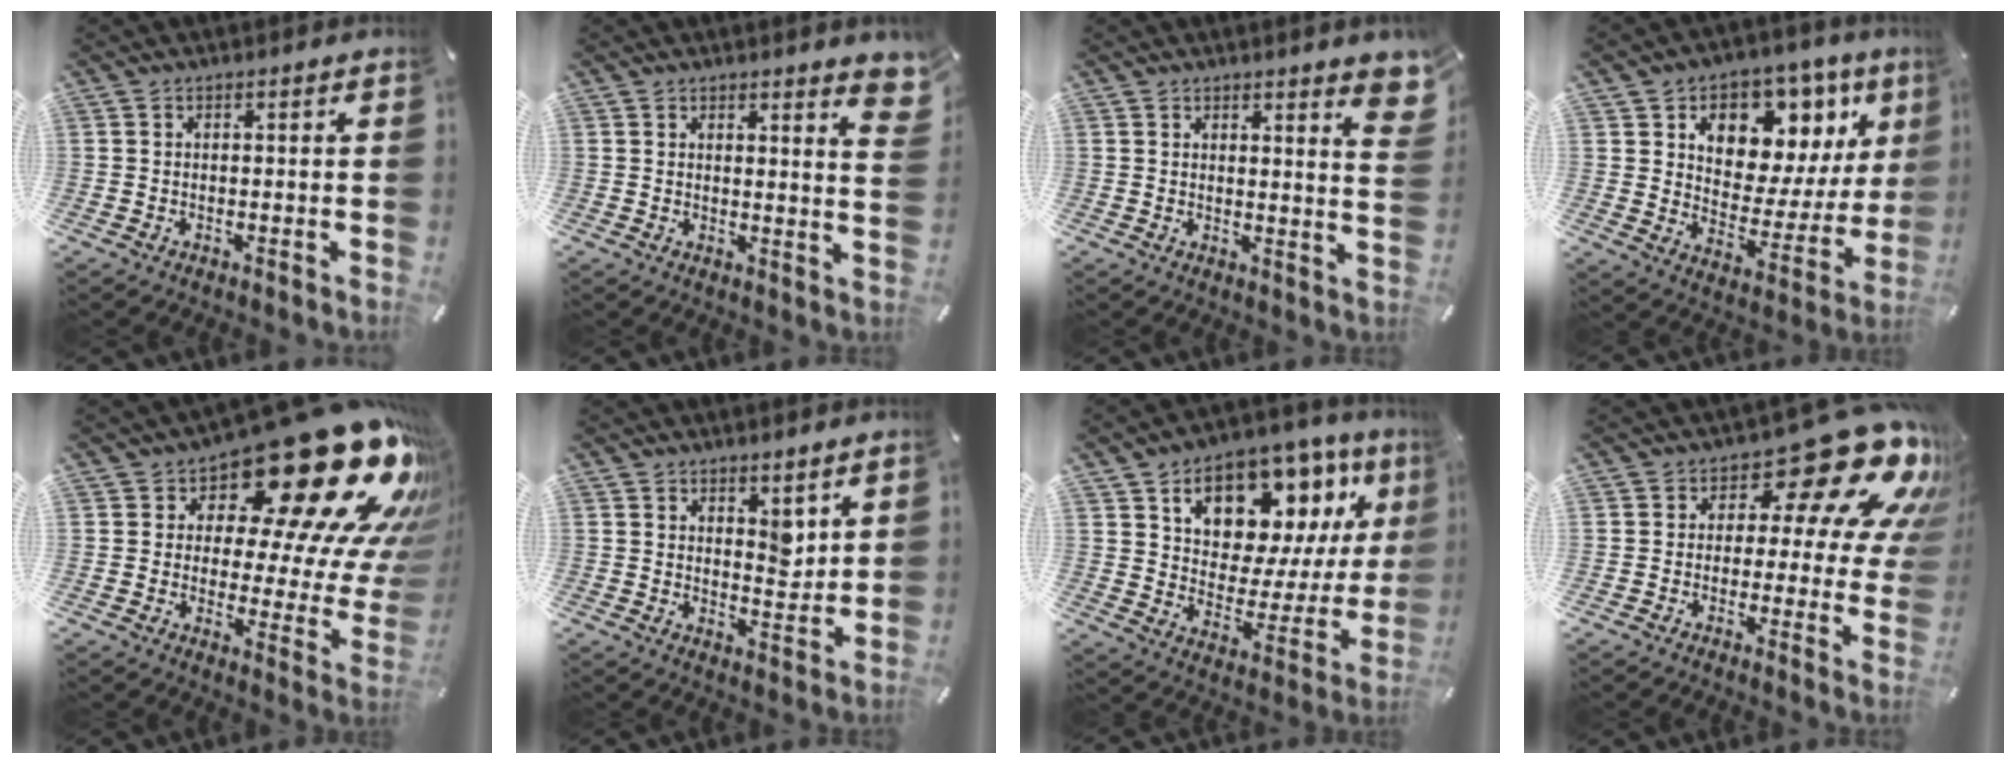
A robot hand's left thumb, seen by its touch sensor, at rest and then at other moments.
{"total": 4.0, "force": [3.0, 0.7, 2.5], "torque": [-0.033, -0.020, 0.050]}
{"total": 4.8, "force": [3.5, 0.8, 3.2], "torque": [-0.039, -0.024, 0.055]}
{"total": 11.2, "force": [6.5, 7.9, 4.5], "torque": [-0.058, -0.065, 0.113]}
{"total": 26.5, "force": [16.4, 10.5, 18.0], "torque": [-0.235, -0.134, 0.273]}
{"total": 5.7, "force": [3.3, 3.7, 2.9], "torque": [-0.019, -0.025, 0.053]}
{"total": 14.8, "force": [9.1, 9.6, 6.6], "torque": [-0.101, -0.065, 0.158]}
{"total": 17.1, "force": [9.1, 7.9, 12.1], "torque": [-0.157, -0.067, 0.146]}